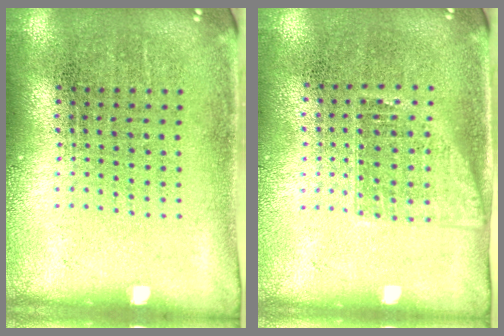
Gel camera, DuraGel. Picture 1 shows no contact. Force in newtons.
{"total": 1.2, "press": 1.0, "slide": 0.7}